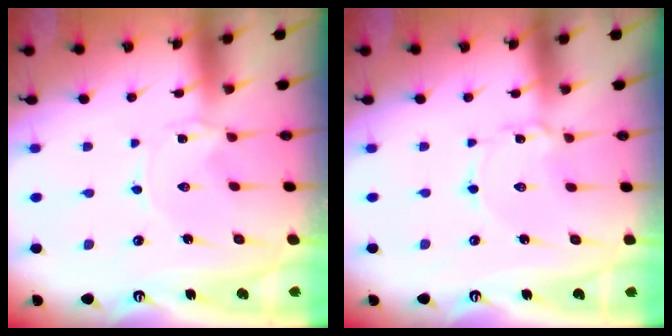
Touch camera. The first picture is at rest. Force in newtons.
{"total": 1.2, "press": 1.2, "slide": 0.1}